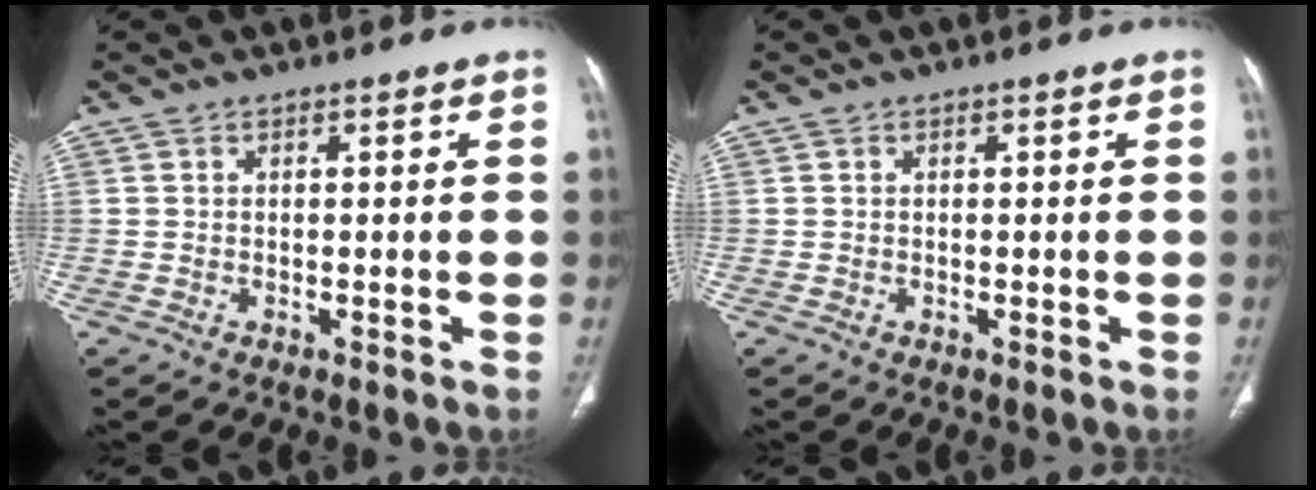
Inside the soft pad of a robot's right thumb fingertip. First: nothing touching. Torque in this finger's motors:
{"motor_torque": [0.01, 0.00, 0.41, -0.24, 0.02]}